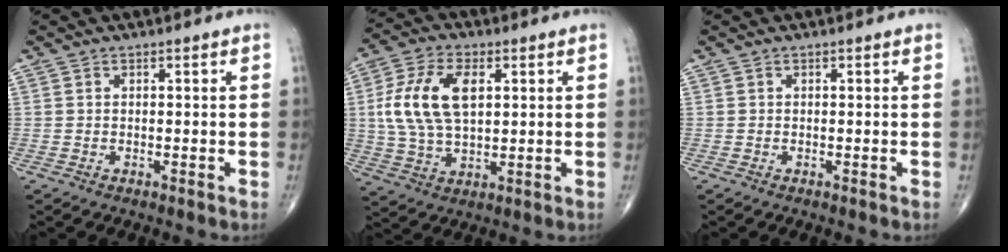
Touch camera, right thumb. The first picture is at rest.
{"total": 13.8, "force": [2.7, 7.7, 11.2], "torque": [-0.222, 0.003, 0.051]}
{"total": 0.0}